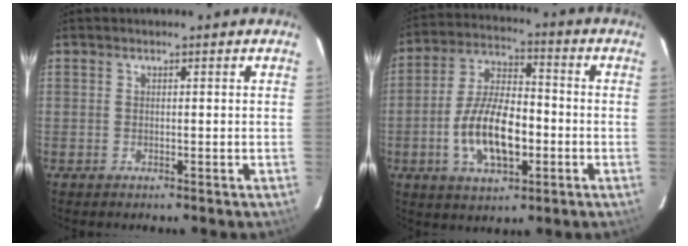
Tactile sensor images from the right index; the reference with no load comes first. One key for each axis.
{"total": 13.6, "fx": -3.6, "fy": 6.3, "fz": 11.4, "tx": -0.229, "ty": 0.005, "tz": -0.059}